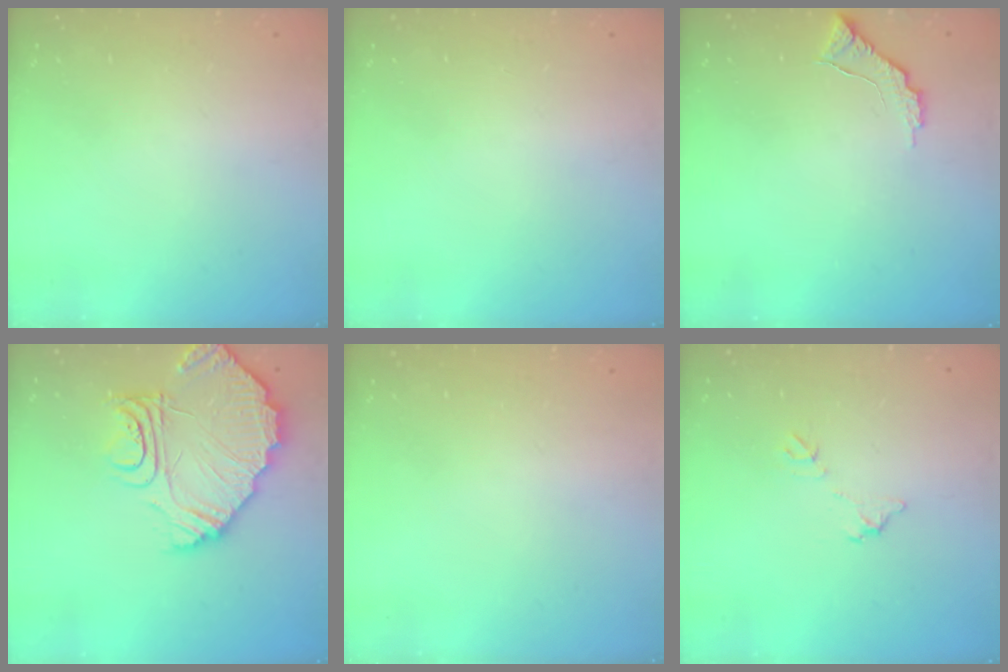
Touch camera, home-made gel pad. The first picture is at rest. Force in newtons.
{"total": 0.0}
{"total": 8.3, "press": 8.3, "slide": 0.4}
{"total": 16.5, "press": 16.4, "slide": 1.6}
{"total": 0.0}
{"total": 5.6, "press": 5.6, "slide": 0.3}